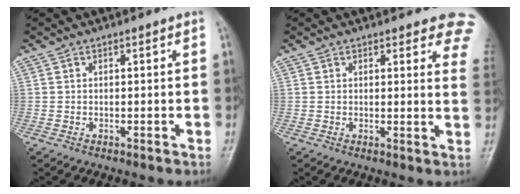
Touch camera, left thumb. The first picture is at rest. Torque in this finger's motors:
{"motor_torque": [3.00, 1.51, 1.51, -1.26, 0.24]}